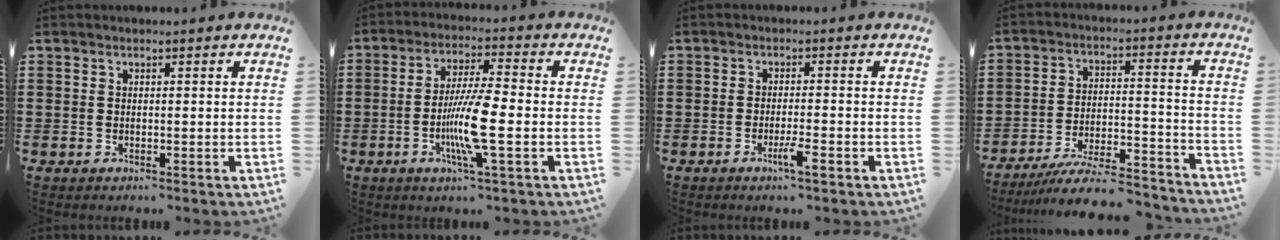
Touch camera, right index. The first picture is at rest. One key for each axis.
{"total": 9.8, "fx": -2.3, "fy": 1.4, "fz": 9.4, "tx": -0.188, "ty": -0.012, "tz": -0.049}
{"total": 3.2, "fx": -1.9, "fy": 0.1, "fz": 2.5, "tx": -0.048, "ty": -0.007, "tz": -0.035}
{"total": 8.8, "fx": -8.0, "fy": 1.1, "fz": 3.6, "tx": -0.064, "ty": 0.012, "tz": -0.154}